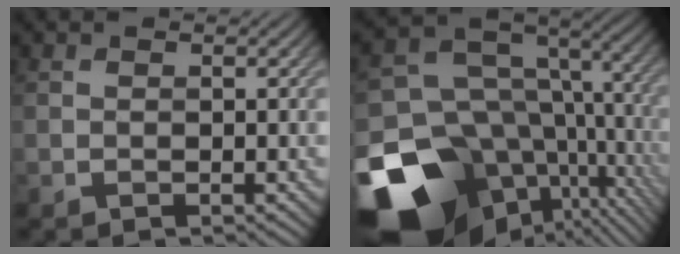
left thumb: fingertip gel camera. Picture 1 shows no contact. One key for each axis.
{"total": 20.3, "fx": -8.1, "fy": 14.6, "fz": 11.5, "tx": -0.242, "ty": -0.030, "tz": -0.091}